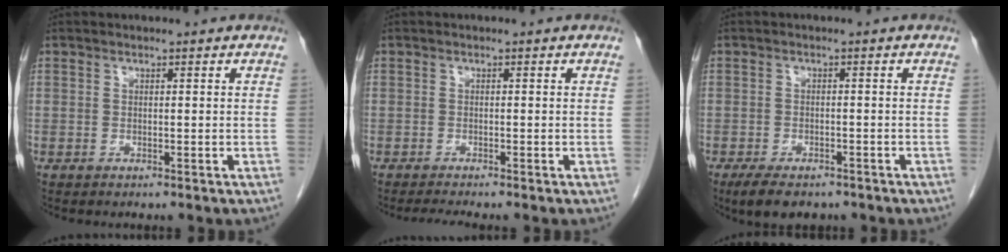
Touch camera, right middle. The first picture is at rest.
{"total": 1.8, "force": [-1.6, -0.6, 0.7], "torque": [-0.022, -0.009, -0.030]}
{"total": 6.2, "force": [-4.6, 2.5, 3.3], "torque": [-0.055, -0.010, -0.066]}